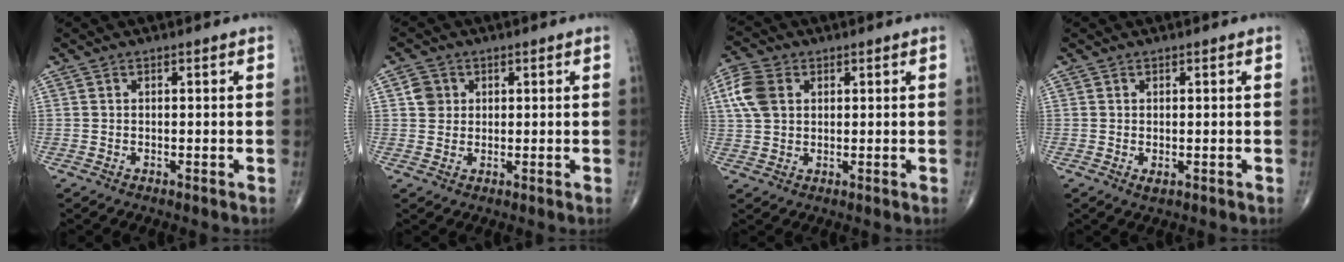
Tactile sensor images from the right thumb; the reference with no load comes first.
{"total": 3.3, "force": [0.8, 3.0, 1.1], "torque": [-0.003, 0.001, 0.011]}
{"total": 6.9, "force": [1.8, 5.0, 4.4], "torque": [-0.098, 0.009, 0.033]}
{"total": 1.1, "force": [-0.2, 0.6, 0.9], "torque": [-0.013, -0.002, -0.002]}